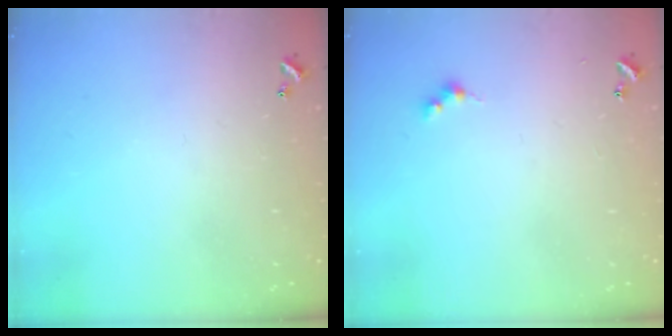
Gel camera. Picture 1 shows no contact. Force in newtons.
{"total": 2.7, "press": 2.6, "slide": 0.5}